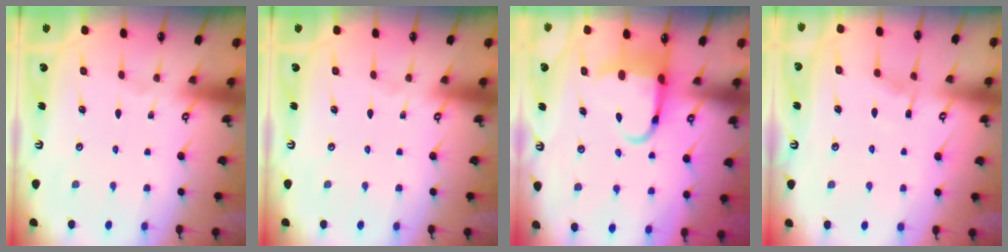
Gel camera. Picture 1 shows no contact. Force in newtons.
{"total": 0.0}
{"total": 6.9, "press": 6.8, "slide": 1.5}
{"total": 5.3, "press": 5.3, "slide": 0.6}